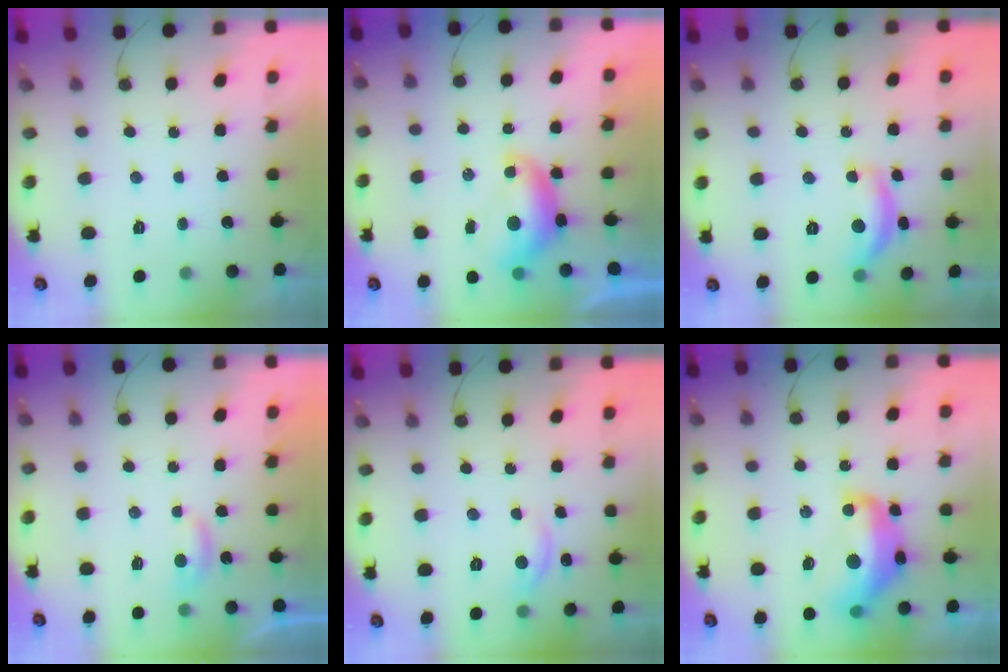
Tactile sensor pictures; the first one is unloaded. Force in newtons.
{"total": 8.1, "press": 8.1, "slide": 0.8}
{"total": 12.7, "press": 12.6, "slide": 0.8}
{"total": 3.6, "press": 3.6, "slide": 0.4}
{"total": 8.0, "press": 8.0, "slide": 0.6}
{"total": 16.4, "press": 16.3, "slide": 1.9}